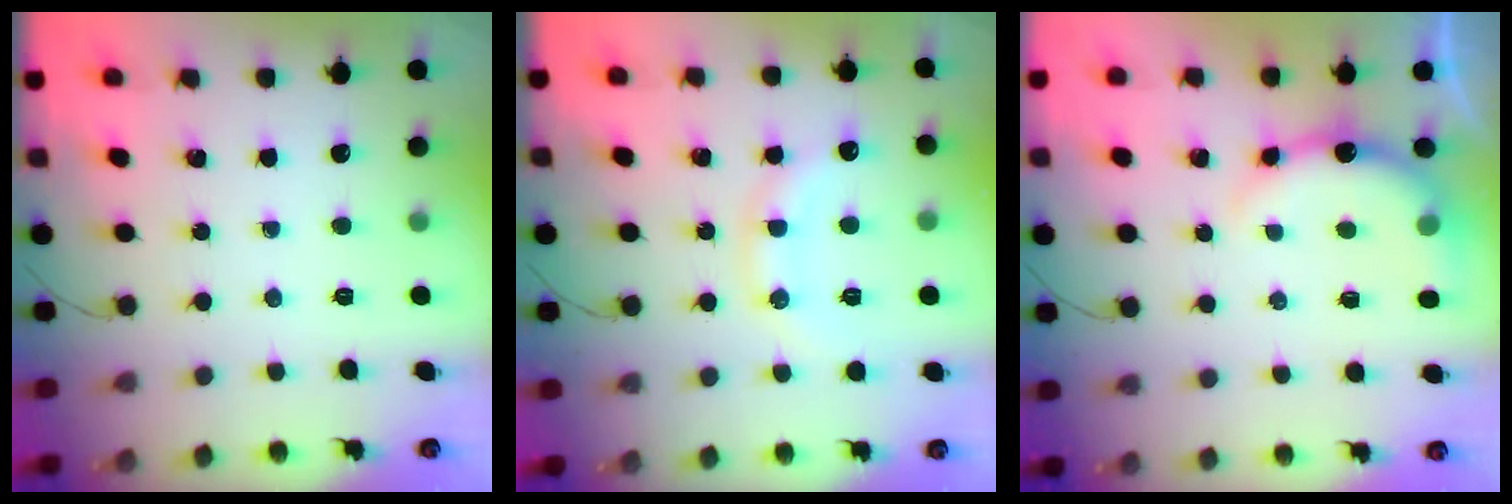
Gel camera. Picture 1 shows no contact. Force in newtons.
{"total": 13.4, "press": 13.3, "slide": 0.6}
{"total": 8.1, "press": 8.0, "slide": 1.4}